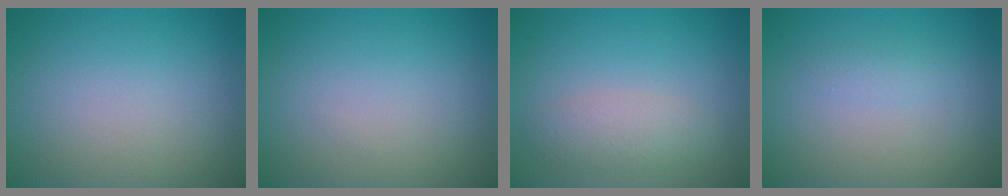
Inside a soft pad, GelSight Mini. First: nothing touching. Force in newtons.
{"total": 0.0}
{"total": 2.4, "press": 2.4, "slide": 0.2}
{"total": 0.8, "press": 0.8, "slide": 0.0}